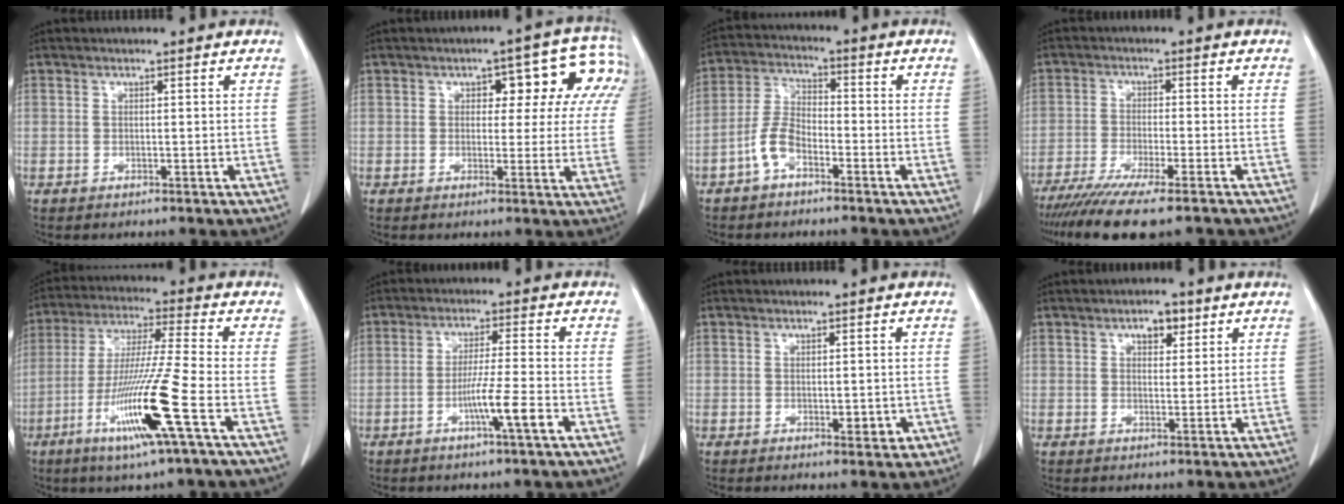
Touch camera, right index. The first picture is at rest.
{"total": 9.5, "force": [3.5, 5.1, 7.2], "torque": [-0.069, 0.033, 0.034]}
{"total": 5.7, "force": [-3.2, 2.5, 4.0], "torque": [-0.093, 0.014, -0.067]}
{"total": 12.5, "force": [-9.9, 0.7, 7.5], "torque": [-0.116, -0.031, -0.157]}
{"total": 14.8, "force": [-5.8, -1.2, 13.6], "torque": [-0.271, -0.023, -0.109]}
{"total": 6.6, "force": [-2.6, -0.8, 5.9], "torque": [-0.099, -0.010, -0.047]}
{"total": 2.5, "force": [-0.5, 1.1, 2.2], "torque": [-0.022, -0.001, 0.001]}
{"total": 3.4, "force": [1.8, 1.7, 2.3], "torque": [-0.034, 0.004, 0.028]}